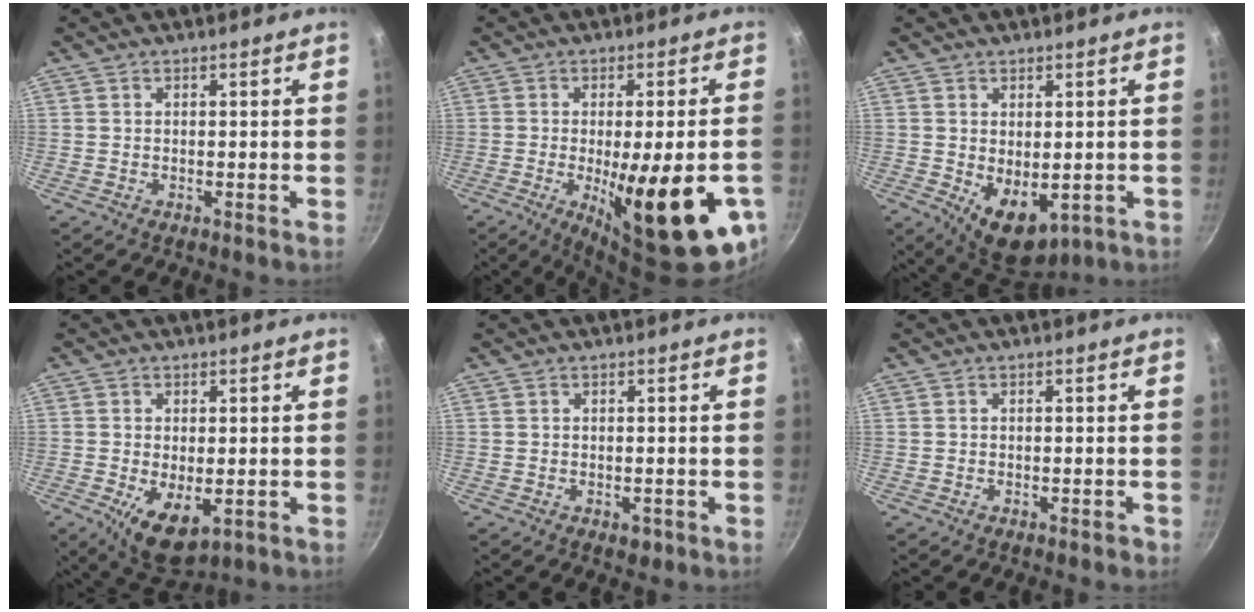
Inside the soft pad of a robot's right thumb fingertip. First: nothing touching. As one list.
[{"total": 23.4, "force": [-7.1, 7.4, 21.1], "torque": [-0.248, -0.010, -0.075]}, {"total": 9.3, "force": [-2.0, 5.3, 7.4], "torque": [-0.097, -0.007, -0.007]}, {"total": 8.9, "force": [-2.6, 4.6, 7.1], "torque": [-0.115, -0.013, -0.030]}, {"total": 1.5, "force": [-0.7, 1.0, 0.9], "torque": [-0.002, 0.002, -0.005]}, {"total": 0.7, "force": [-0.5, 0.3, 0.4], "torque": [-0.006, 0.002, -0.008]}]